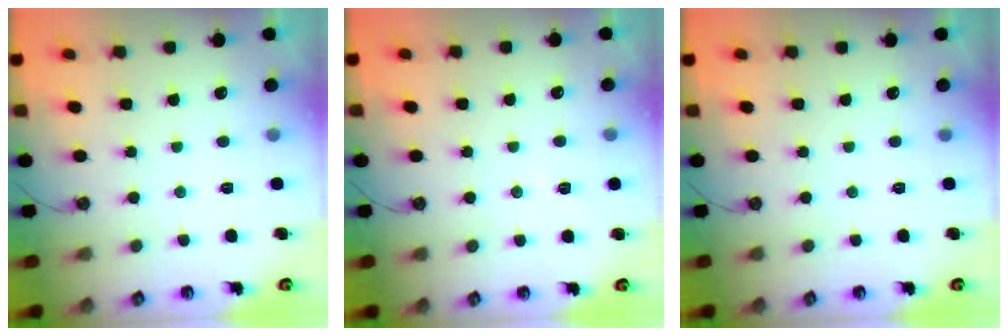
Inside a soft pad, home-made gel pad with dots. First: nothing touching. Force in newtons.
{"total": 5.6, "press": 4.6, "slide": 3.1}
{"total": 0.0}